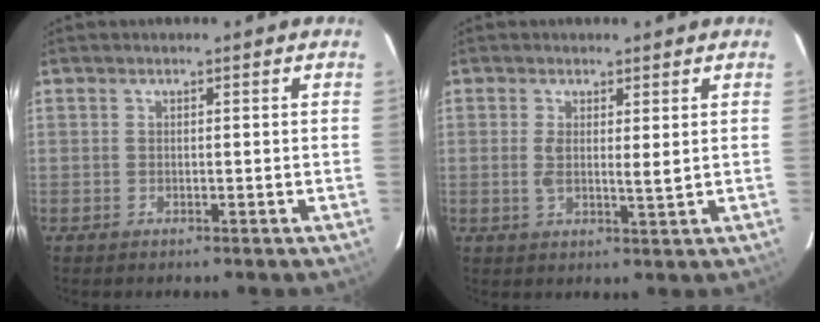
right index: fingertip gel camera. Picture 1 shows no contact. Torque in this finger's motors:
{"motor_torque": [0.06, 0.13, 0.00, 0.02]}